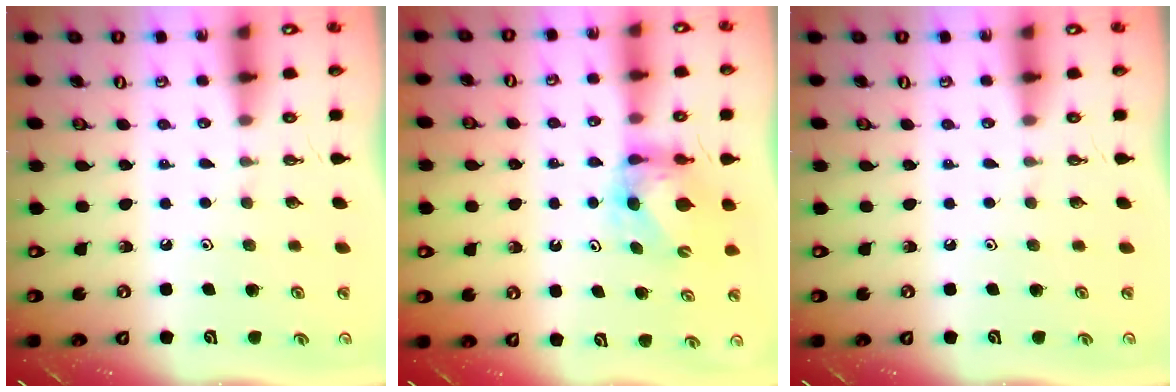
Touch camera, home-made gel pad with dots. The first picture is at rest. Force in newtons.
{"total": 6.4, "press": 6.4, "slide": 0.3}
{"total": 0.0}